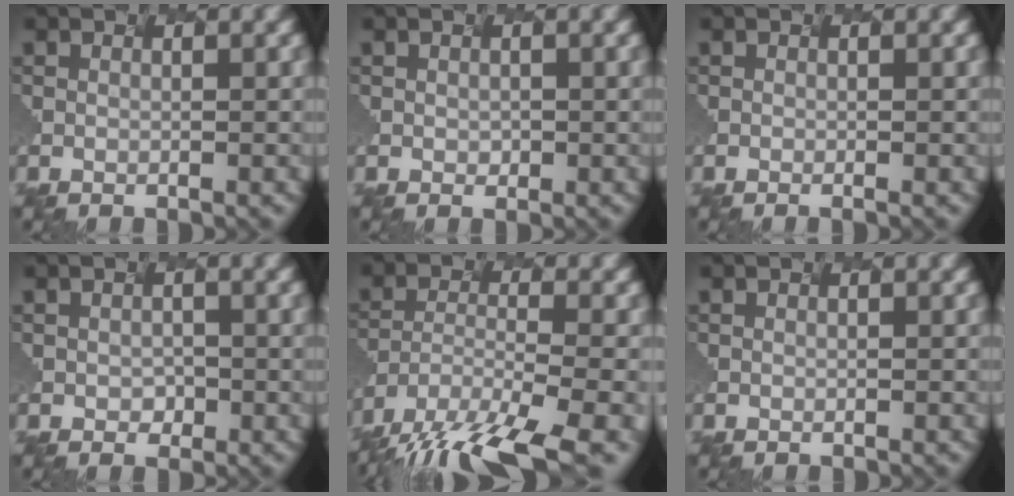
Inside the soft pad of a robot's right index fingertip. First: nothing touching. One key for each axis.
{"total": 0.9, "fx": -0.2, "fy": -0.6, "fz": -0.7, "tx": -0.014, "ty": -0.011, "tz": 0.023}
{"total": 0.8, "fx": -0.3, "fy": 0.2, "fz": 0.7, "tx": -0.001, "ty": 0.001, "tz": -0.006}
{"total": 1.2, "fx": -0.9, "fy": -0.2, "fz": -0.8, "tx": -0.016, "ty": -0.015, "tz": 0.014}
{"total": 11.9, "fx": -10.0, "fy": 2.0, "fz": 6.1, "tx": -0.159, "ty": -0.043, "tz": -0.134}
{"total": 0.0}